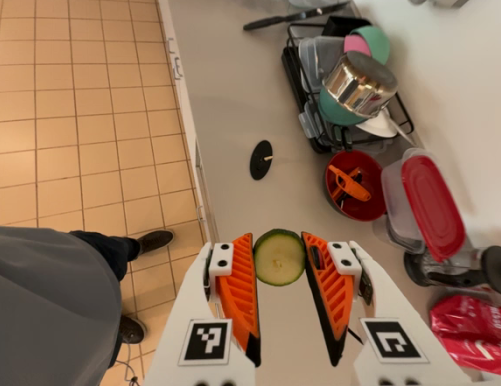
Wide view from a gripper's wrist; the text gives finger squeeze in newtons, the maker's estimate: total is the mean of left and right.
{"total": 7.4, "left": 7.6, "right": 7.2}